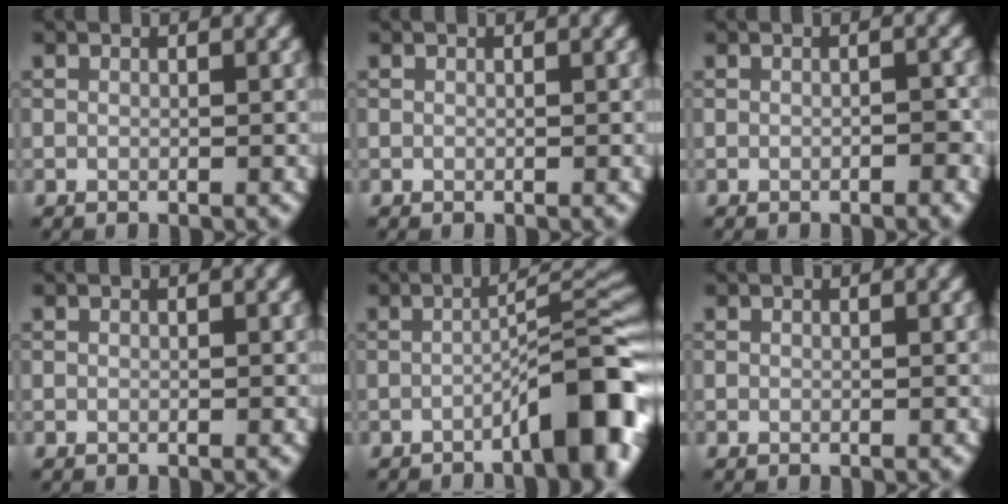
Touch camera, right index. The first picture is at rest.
{"total": 0.0}
{"total": 1.2, "force": [-0.6, 0.4, 1.0], "torque": [-0.014, 0.003, -0.007]}
{"total": 0.0}
{"total": 8.0, "force": [-4.0, 1.6, 6.7], "torque": [-0.081, 0.025, -0.062]}
{"total": 0.0}